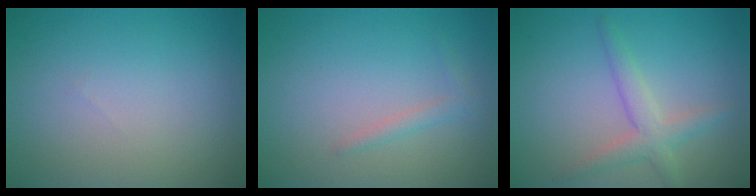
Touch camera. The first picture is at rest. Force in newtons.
{"total": 1.1, "press": 1.1, "slide": 0.0}
{"total": 2.8, "press": 2.7, "slide": 0.3}